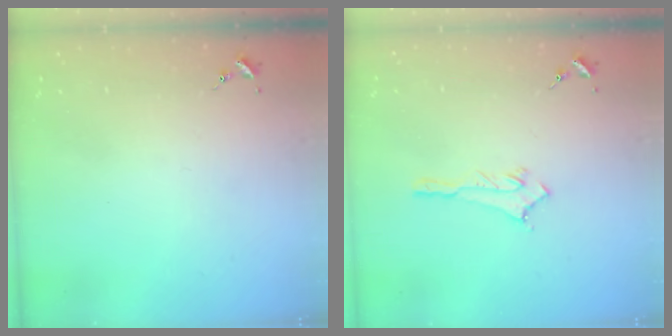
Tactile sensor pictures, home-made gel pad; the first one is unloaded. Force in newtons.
{"total": 2.8, "press": 2.8, "slide": 0.3}